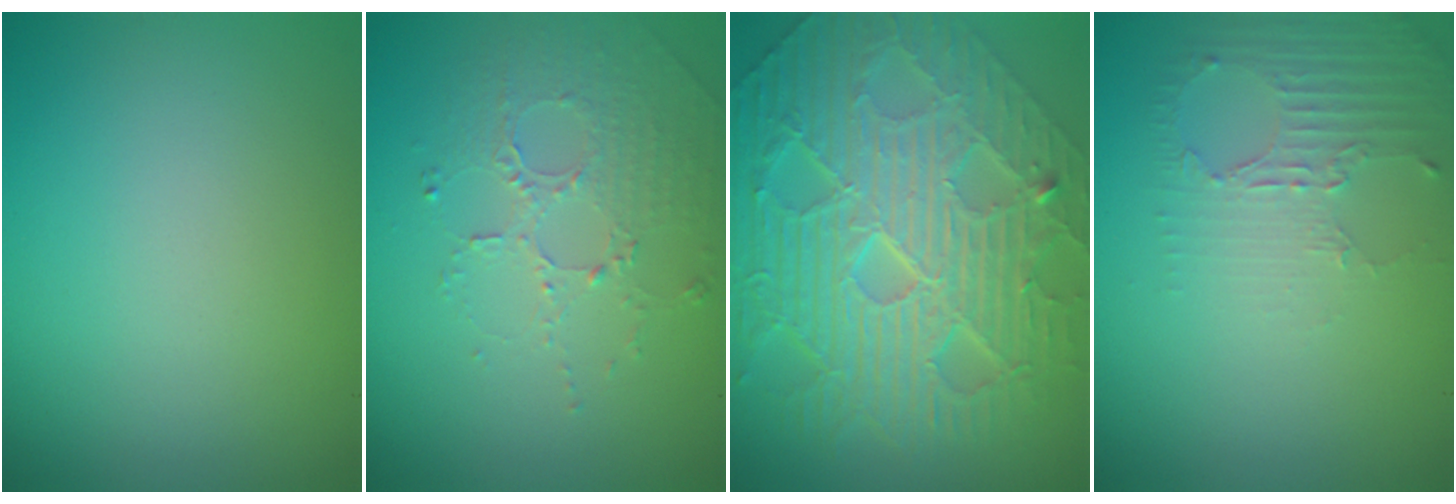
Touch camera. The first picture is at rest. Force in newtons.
{"total": 1.9, "press": 1.5, "slide": 1.1}
{"total": 11.5, "press": 7.6, "slide": 8.6}
{"total": 2.5, "press": 1.8, "slide": 1.7}